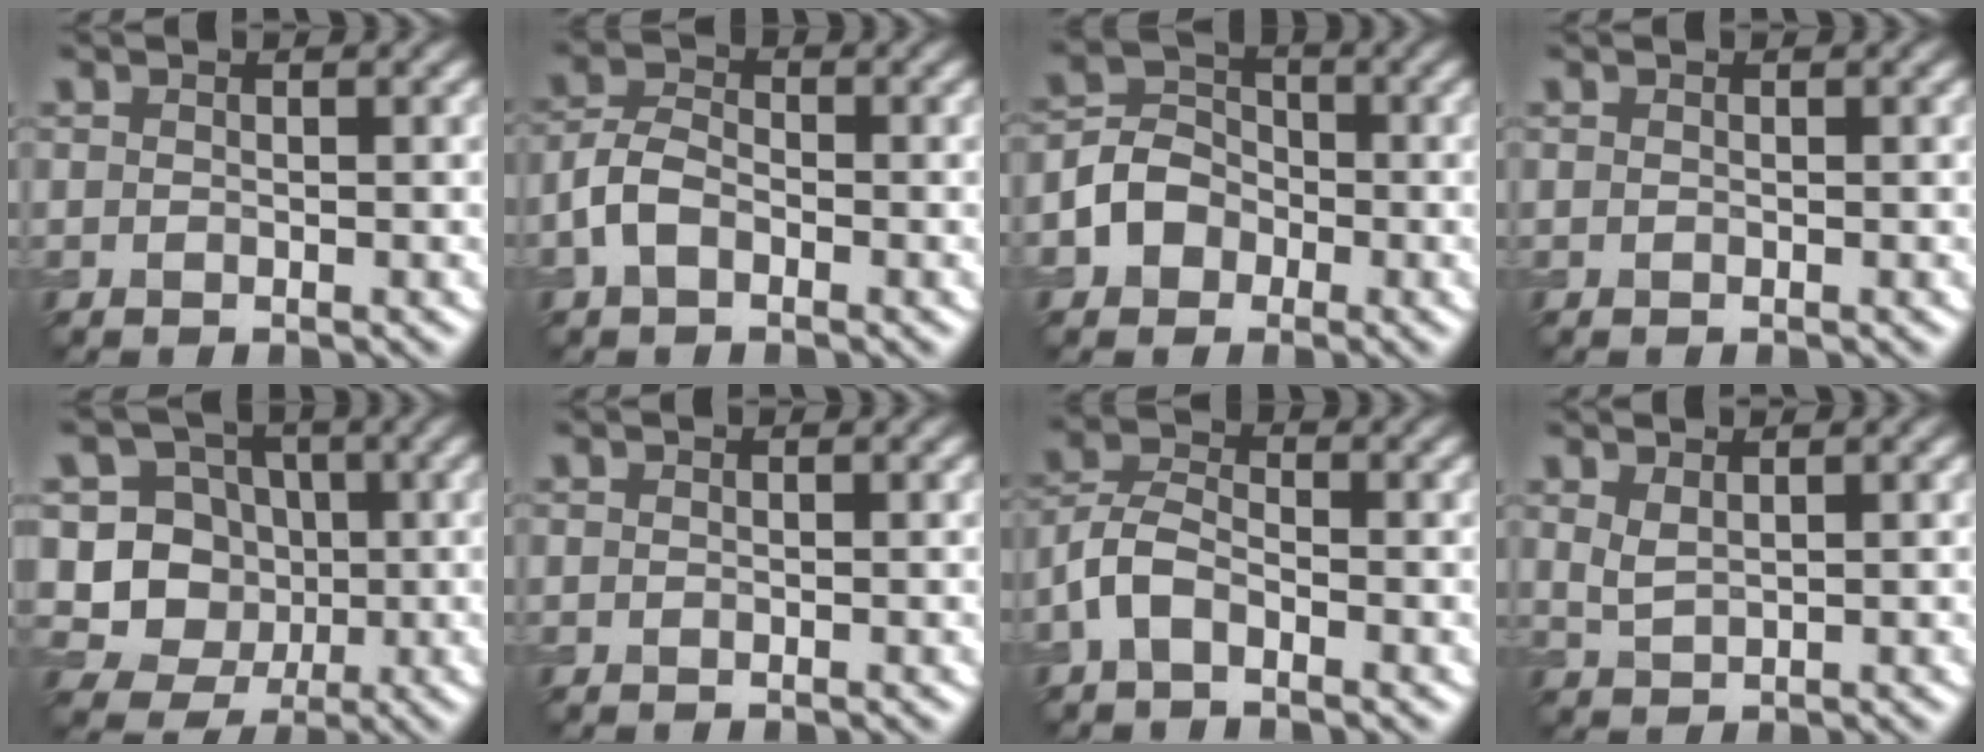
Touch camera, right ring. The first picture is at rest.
{"total": 2.9, "force": [-1.3, 1.7, 1.9], "torque": [-0.036, 0.008, -0.035]}
{"total": 4.0, "force": [-1.4, 3.4, 1.6], "torque": [-0.012, 0.006, -0.038]}
{"total": 0.0}
{"total": 7.6, "force": [-0.2, 7.1, 2.5], "torque": [-0.039, 0.013, -0.027]}
{"total": 0.0}
{"total": 3.1, "force": [-1.6, 1.6, 2.1], "torque": [-0.043, 0.008, -0.044]}
{"total": 1.5, "force": [1.0, 0.5, 1.0], "torque": [-0.026, -0.003, 0.026]}